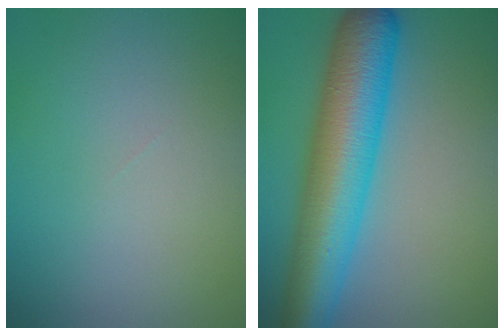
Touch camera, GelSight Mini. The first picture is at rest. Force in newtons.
{"total": 10.4, "press": 10.4, "slide": 0.2}